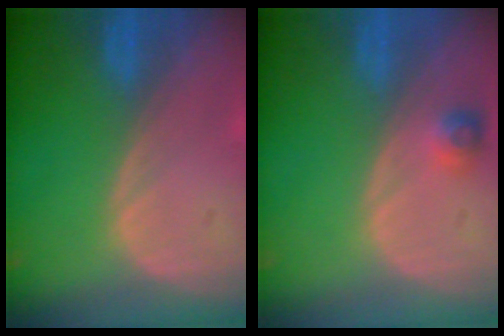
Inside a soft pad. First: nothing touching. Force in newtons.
{"total": 2.4, "press": 2.2, "slide": 0.9}